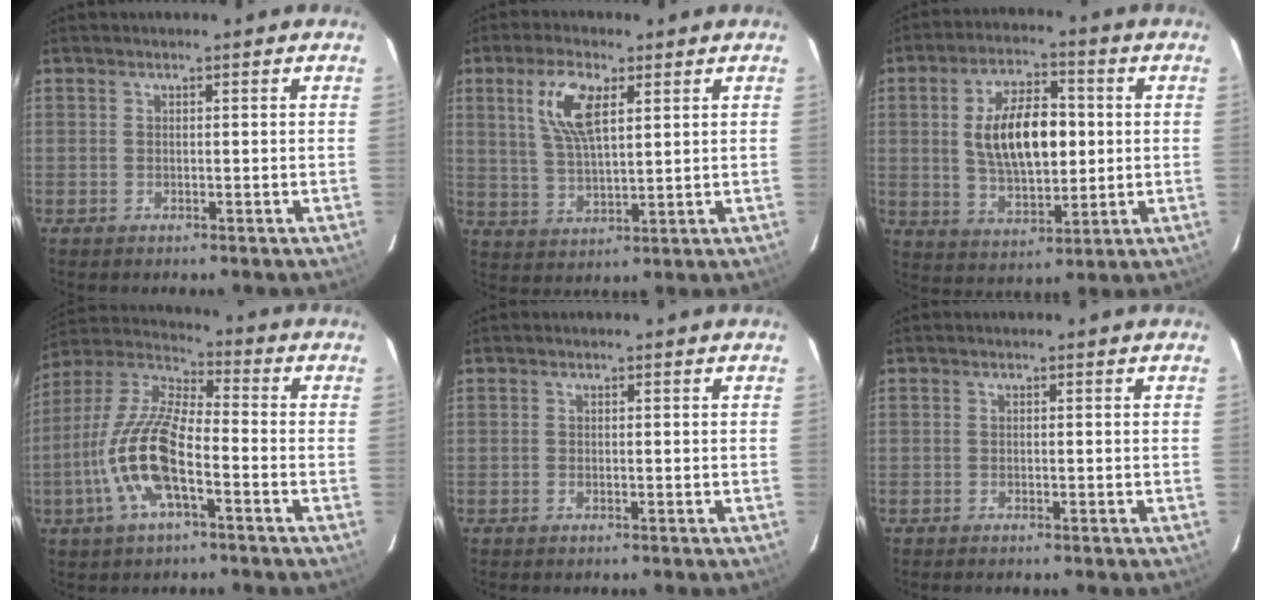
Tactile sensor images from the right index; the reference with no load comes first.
{"total": 9.1, "force": [3.8, 3.4, 7.5], "torque": [-0.149, 0.008, 0.079]}
{"total": 14.1, "force": [1.4, 7.0, 12.2], "torque": [-0.213, 0.013, 0.035]}
{"total": 14.7, "force": [-5.3, 4.7, 12.9], "torque": [-0.270, -0.003, -0.107]}
{"total": 0.0}
{"total": 0.5, "force": [-0.5, 0.0, 0.2], "torque": [-0.003, 0.000, -0.009]}